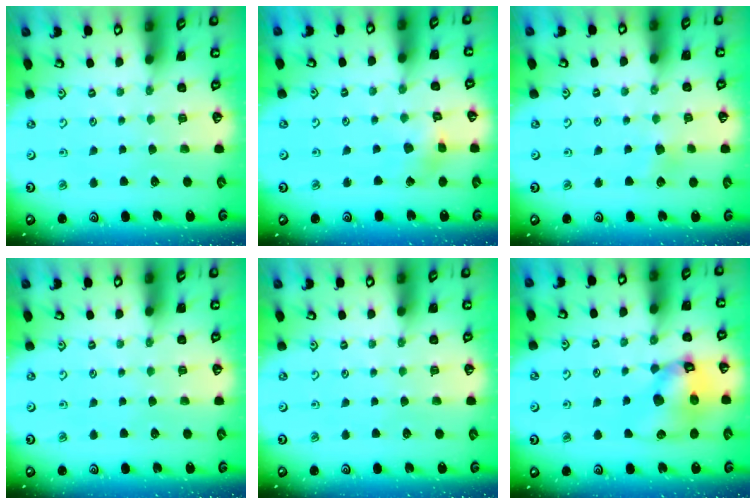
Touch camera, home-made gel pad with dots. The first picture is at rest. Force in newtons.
{"total": 2.8, "press": 2.8, "slide": 0.3}
{"total": 3.9, "press": 3.7, "slide": 1.0}
{"total": 0.0}
{"total": 0.0}
{"total": 13.3, "press": 13.1, "slide": 1.8}